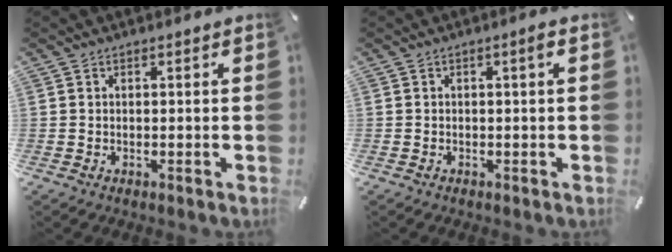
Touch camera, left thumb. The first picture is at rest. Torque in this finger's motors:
{"motor_torque": [-0.07, -0.13, 0.12, 0.19, 0.12]}